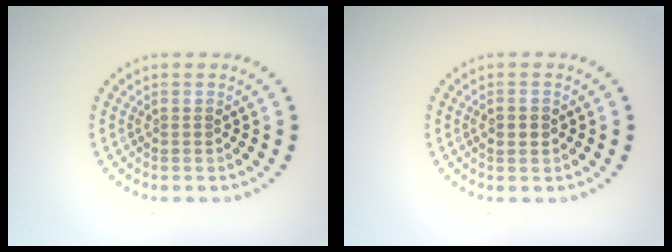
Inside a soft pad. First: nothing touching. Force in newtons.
{"total": 2.0, "press": 2.0, "slide": 0.0}